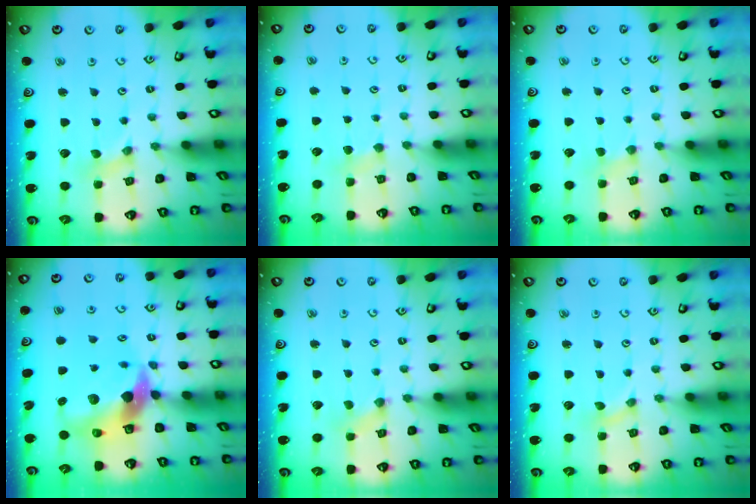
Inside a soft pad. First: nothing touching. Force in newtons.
{"total": 1.9, "press": 1.8, "slide": 0.4}
{"total": 1.5, "press": 1.4, "slide": 0.3}
{"total": 12.6, "press": 12.5, "slide": 2.1}
{"total": 0.0}
{"total": 0.0}